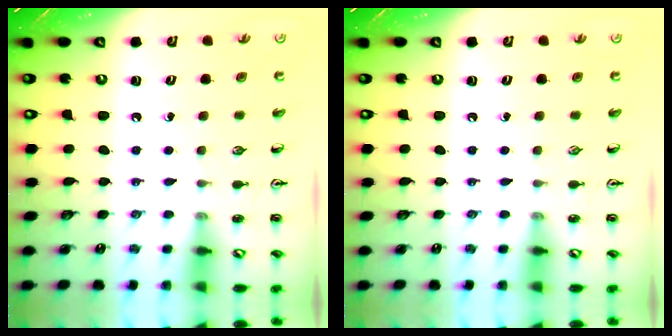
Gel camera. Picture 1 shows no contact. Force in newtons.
{"total": 0.0}